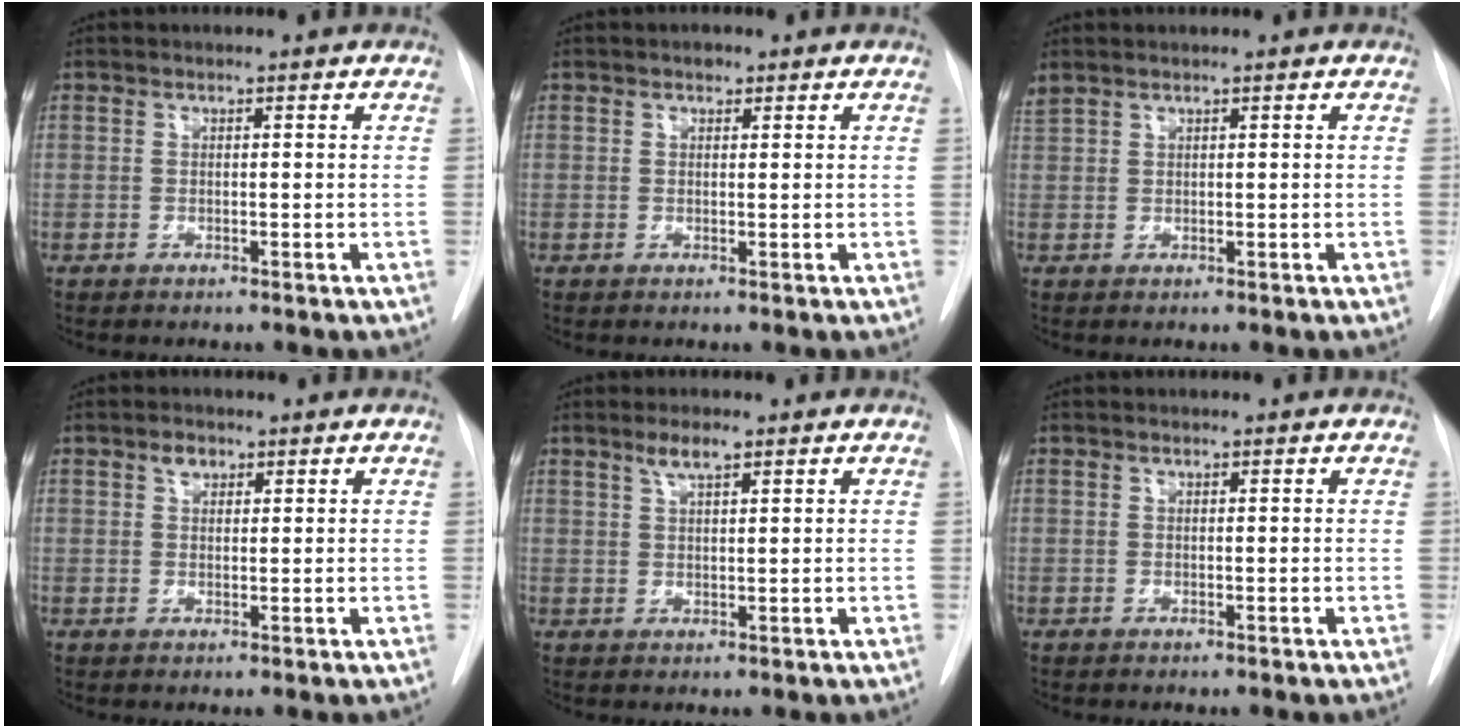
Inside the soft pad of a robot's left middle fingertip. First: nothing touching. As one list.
[{"total": 1.1, "force": [0.7, 0.7, 0.4], "torque": [-0.004, 0.000, 0.008]}, {"total": 1.7, "force": [1.6, 0.5, 0.6], "torque": [-0.027, 0.023, 0.041]}, {"total": 1.9, "force": [1.1, 1.2, 0.9], "torque": [-0.014, 0.007, 0.017]}, {"total": 3.1, "force": [2.1, 0.6, 2.2], "torque": [-0.041, 0.005, 0.038]}, {"total": 0.0}]